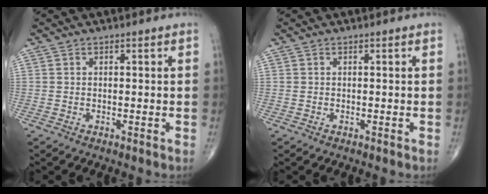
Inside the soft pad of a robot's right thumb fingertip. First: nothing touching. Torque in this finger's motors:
{"motor_torque": [0.28, 0.46, 0.01, -0.09, 0.01]}